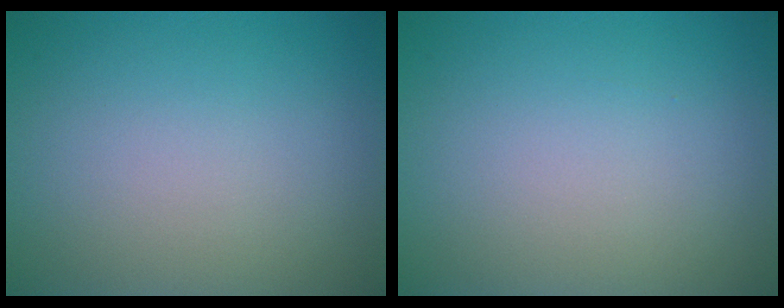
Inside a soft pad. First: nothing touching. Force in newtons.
{"total": 0.0}